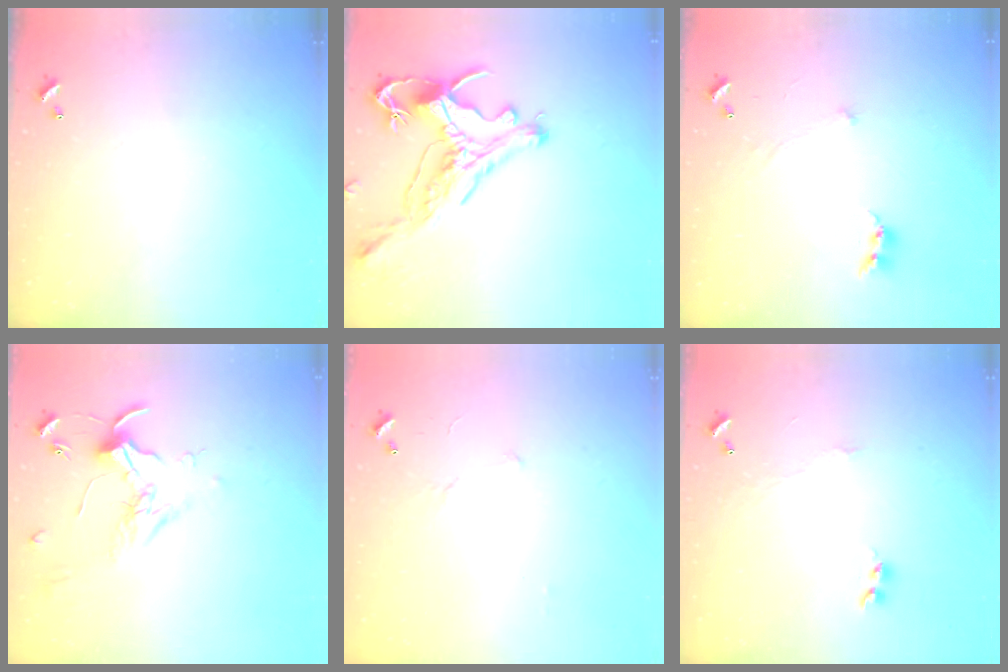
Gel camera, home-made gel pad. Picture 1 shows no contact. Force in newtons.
{"total": 1.7, "press": 0.9, "slide": 1.4}
{"total": 0.8, "press": 0.6, "slide": 0.5}
{"total": 1.7, "press": 1.6, "slide": 0.4}
{"total": 6.8, "press": 6.8, "slide": 0.8}
{"total": 2.9, "press": 2.8, "slide": 0.5}